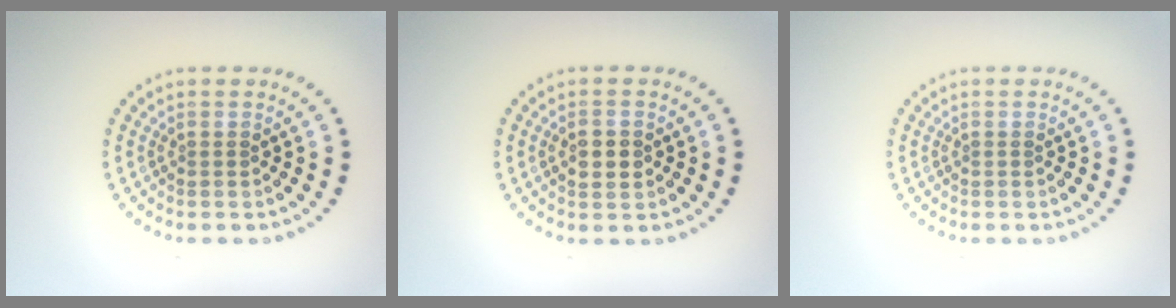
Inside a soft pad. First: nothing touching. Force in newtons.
{"total": 2.3, "press": 2.3, "slide": 0.1}
{"total": 0.0}